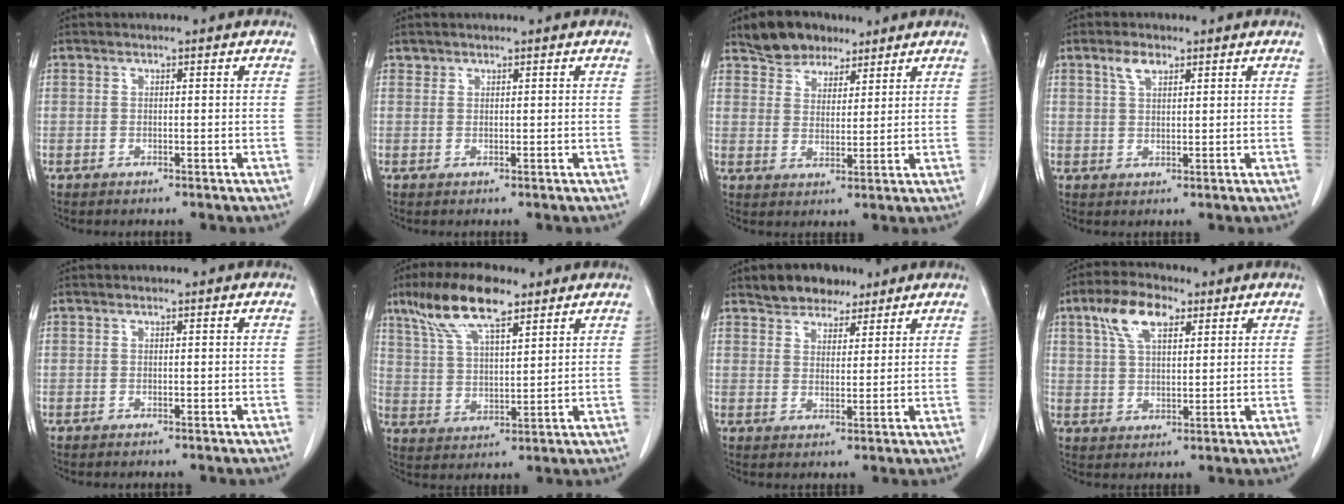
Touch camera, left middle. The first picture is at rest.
{"total": 0.6, "force": [0.5, 0.4, -0.1], "torque": [0.003, 0.004, 0.008]}
{"total": 6.7, "force": [5.4, 3.6, 1.8], "torque": [-0.033, 0.010, 0.099]}
{"total": 2.9, "force": [1.8, 1.3, 1.8], "torque": [-0.041, 0.006, 0.039]}
{"total": 0.0}
{"total": 11.6, "force": [7.9, 3.1, 7.9], "torque": [-0.157, 0.020, 0.149]}
{"total": 6.4, "force": [5.1, 3.2, 2.1], "torque": [-0.034, 0.010, 0.091]}
{"total": 8.1, "force": [4.3, 3.6, 5.9], "torque": [-0.116, 0.018, 0.080]}